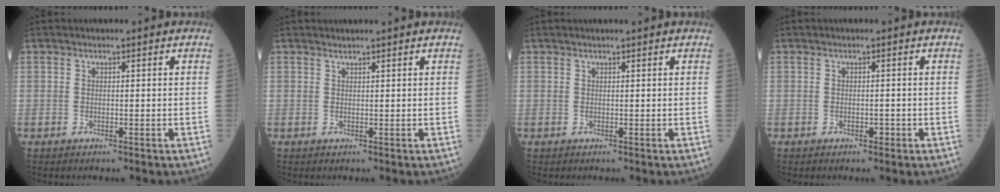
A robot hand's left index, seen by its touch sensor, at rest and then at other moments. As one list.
[{"total": 1.0, "force": [0.9, -0.2, 0.3], "torque": [-0.009, 0.006, 0.020]}, {"total": 1.6, "force": [1.4, 0.0, 0.8], "torque": [-0.006, 0.015, 0.020]}, {"total": 1.0, "force": [-0.5, 0.5, 0.6], "torque": [-0.010, 0.001, -0.006]}]